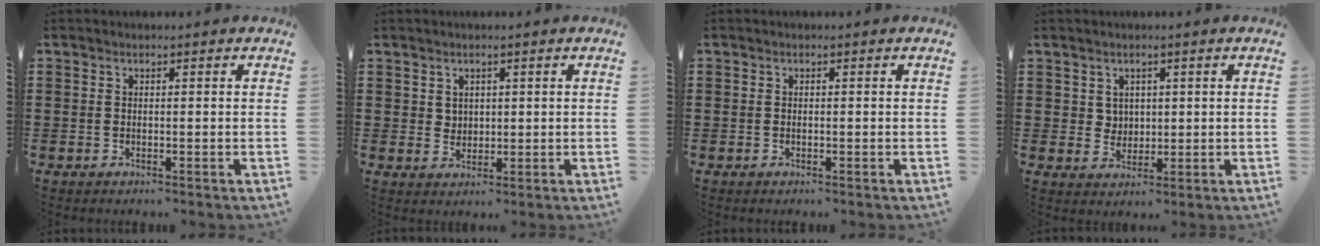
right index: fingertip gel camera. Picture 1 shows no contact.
{"total": 2.0, "force": [1.2, 1.6, 0.2], "torque": [-0.009, 0.008, 0.024]}
{"total": 0.0}
{"total": 2.7, "force": [1.4, 2.2, 0.4], "torque": [-0.017, 0.010, 0.027]}